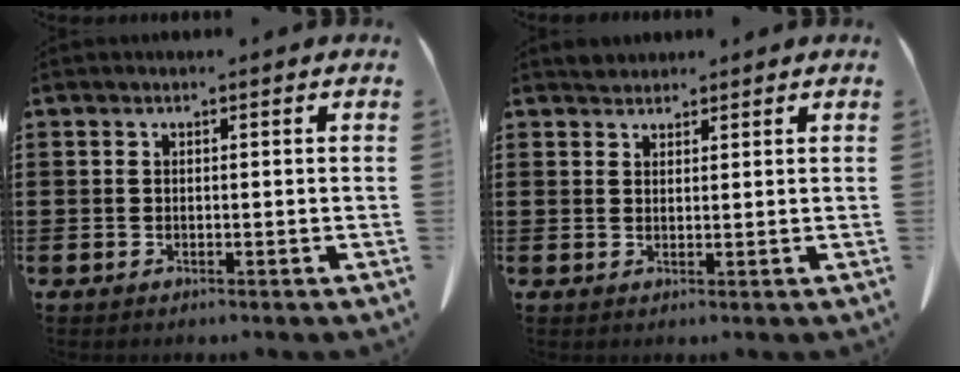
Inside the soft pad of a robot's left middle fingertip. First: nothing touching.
{"total": 1.6, "force": [1.4, 0.6, 0.0], "torque": [-0.003, 0.002, 0.028]}